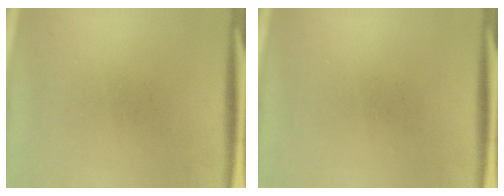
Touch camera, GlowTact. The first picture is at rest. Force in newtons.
{"total": 0.0}